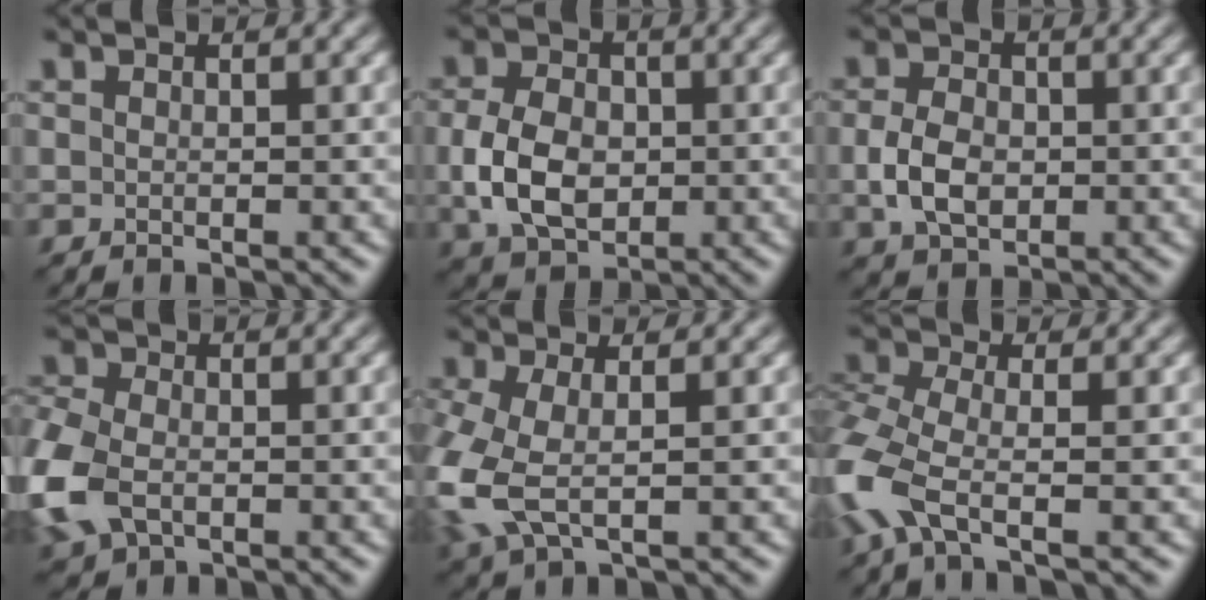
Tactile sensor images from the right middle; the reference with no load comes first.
{"total": 5.6, "force": [-0.8, 4.0, 3.9], "torque": [-0.090, -0.005, -0.018]}
{"total": 3.8, "force": [-0.7, 2.7, 2.6], "torque": [-0.057, -0.002, -0.019]}
{"total": 8.0, "force": [-1.9, 5.5, 5.5], "torque": [-0.174, -0.013, -0.043]}
{"total": 5.8, "force": [-0.9, 3.0, 4.9], "torque": [-0.142, -0.005, -0.024]}
{"total": 6.5, "force": [-2.6, 2.7, 5.3], "torque": [-0.140, -0.005, -0.075]}